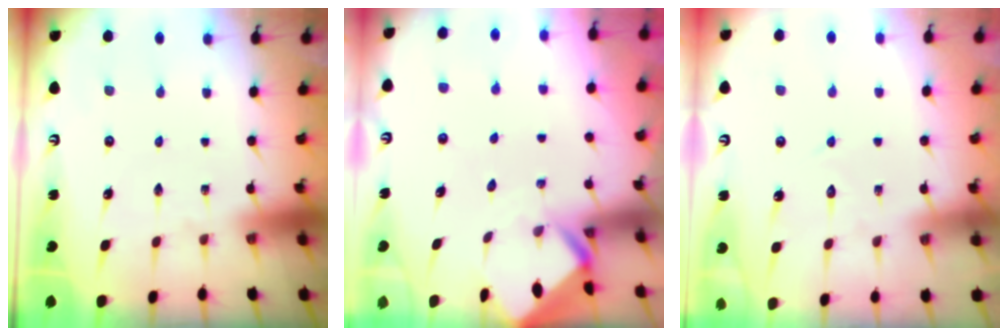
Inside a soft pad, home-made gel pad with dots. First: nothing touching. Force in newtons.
{"total": 2.9, "press": 2.9, "slide": 0.2}
{"total": 5.3, "press": 5.3, "slide": 0.3}